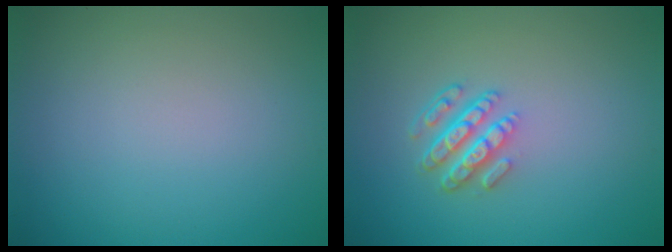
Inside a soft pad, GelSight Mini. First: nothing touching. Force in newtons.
{"total": 4.0, "press": 2.8, "slide": 2.8}